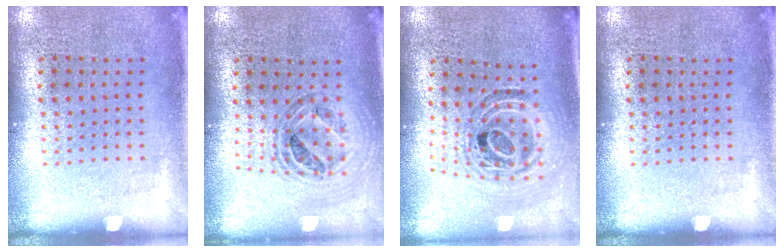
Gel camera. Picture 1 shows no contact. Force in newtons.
{"total": 1.0, "press": 1.0, "slide": 0.1}
{"total": 1.2, "press": 1.1, "slide": 0.5}
{"total": 0.0}